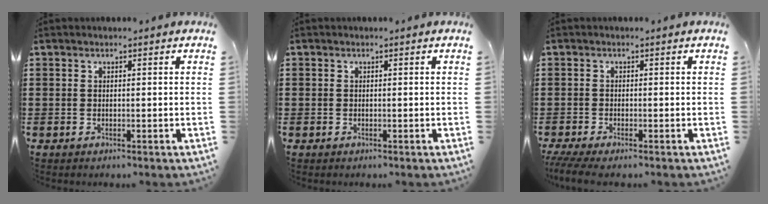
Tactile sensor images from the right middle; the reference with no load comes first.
{"total": 0.6, "force": [-0.2, 0.5, 0.0], "torque": [-0.001, 0.005, -0.005]}
{"total": 1.7, "force": [-1.3, 0.0, 1.0], "torque": [-0.025, -0.005, -0.028]}